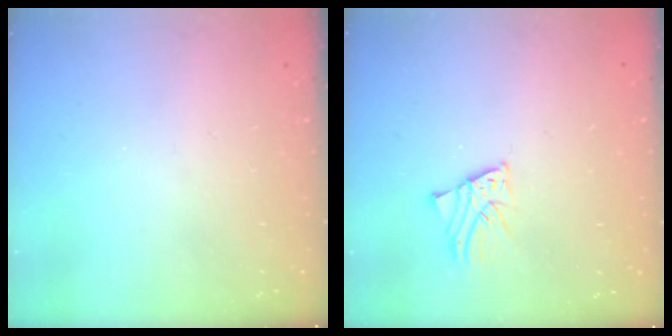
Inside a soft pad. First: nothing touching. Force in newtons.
{"total": 2.3, "press": 2.3, "slide": 0.2}